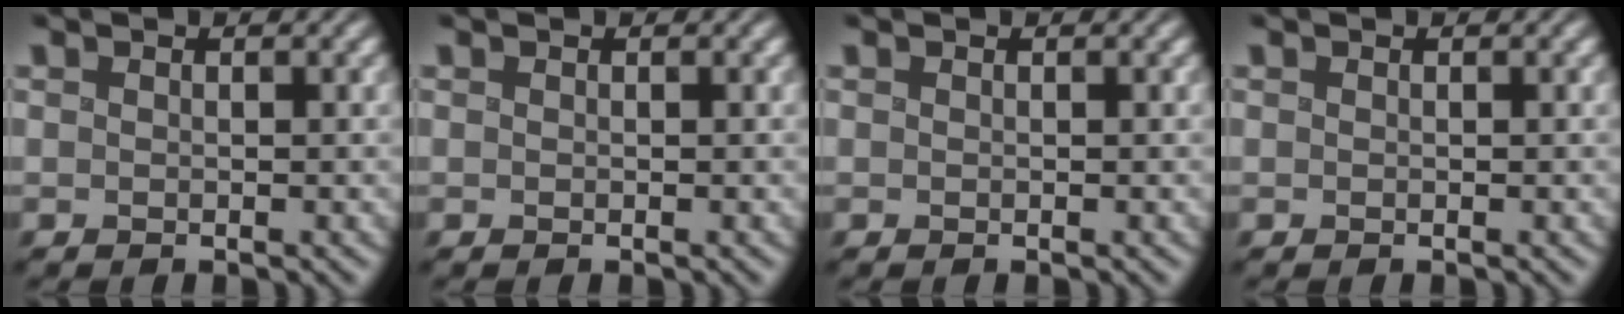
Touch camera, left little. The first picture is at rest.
{"total": 0.0}
{"total": 0.0}
{"total": 0.0}